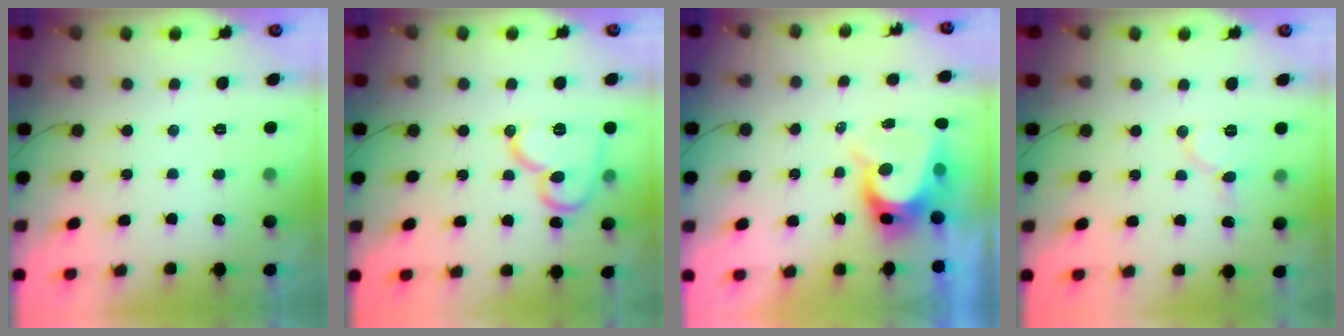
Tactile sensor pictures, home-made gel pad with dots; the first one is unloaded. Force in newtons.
{"total": 14.7, "press": 14.6, "slide": 1.8}
{"total": 8.0, "press": 7.9, "slide": 0.7}
{"total": 7.6, "press": 7.5, "slide": 0.8}